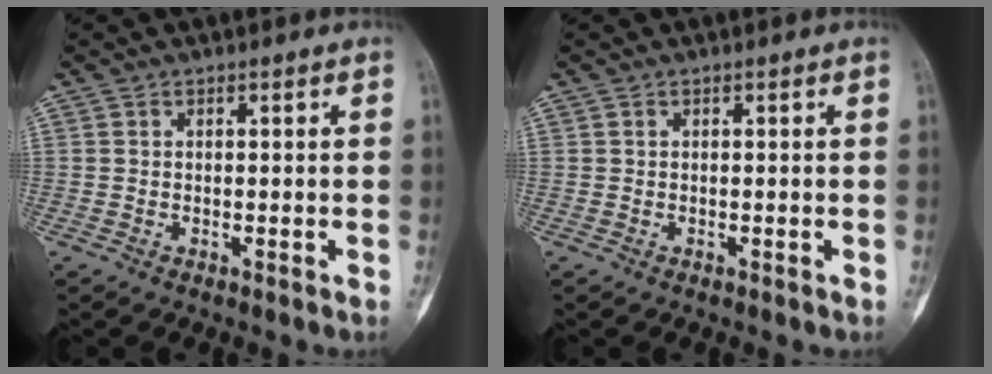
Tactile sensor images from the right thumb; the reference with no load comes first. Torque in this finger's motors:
{"motor_torque": [-0.03, -0.03, 0.12, 0.18, 0.01]}